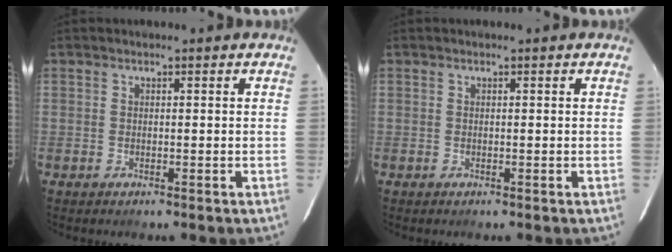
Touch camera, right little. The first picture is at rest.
{"total": 0.0}